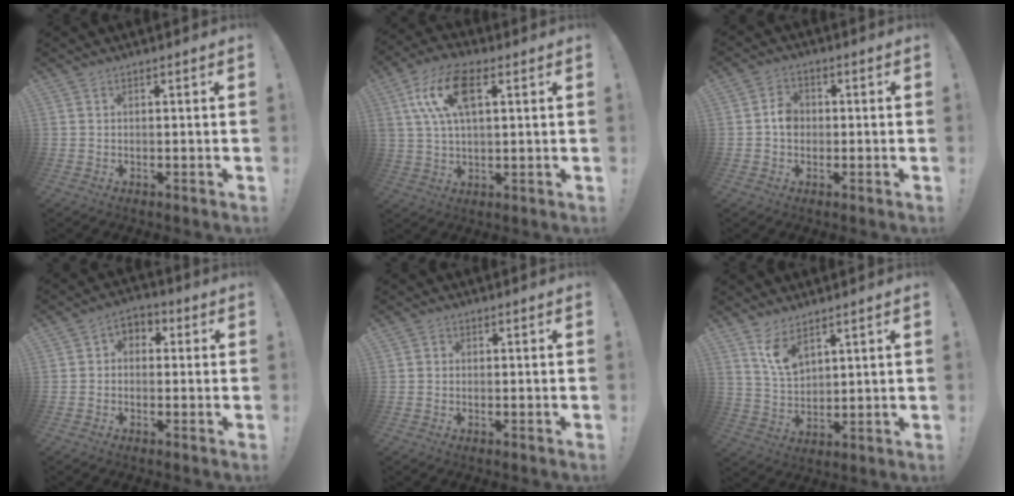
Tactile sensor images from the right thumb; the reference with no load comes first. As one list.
[{"total": 13.3, "force": [4.5, 6.7, 10.6], "torque": [-0.199, 0.005, 0.085]}, {"total": 5.0, "force": [-0.6, 4.1, 2.8], "torque": [-0.039, 0.011, -0.012]}, {"total": 4.4, "force": [-1.2, 3.6, 2.1], "torque": [-0.028, 0.015, -0.019]}, {"total": 0.7, "force": [-0.3, 0.6, 0.3], "torque": [-0.005, 0.002, -0.005]}, {"total": 8.1, "force": [5.5, 3.8, 4.4], "torque": [-0.073, -0.033, 0.102]}]